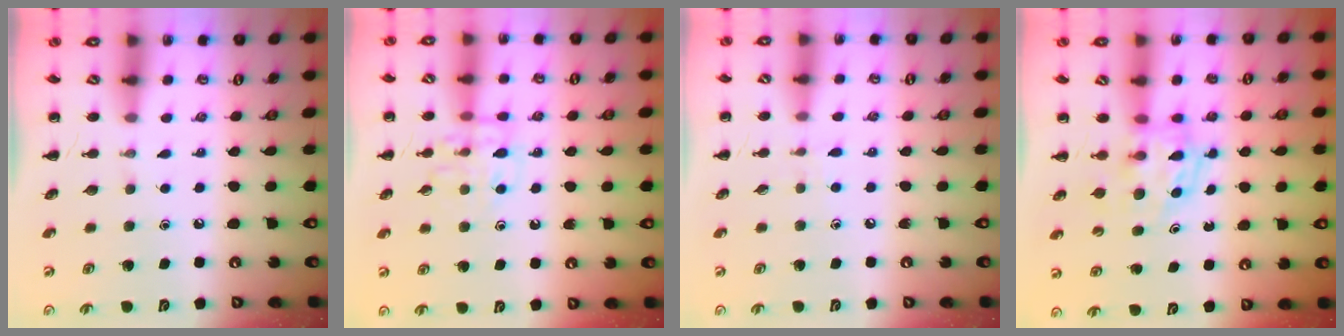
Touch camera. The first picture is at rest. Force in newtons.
{"total": 9.7, "press": 9.7, "slide": 0.6}
{"total": 3.0, "press": 2.7, "slide": 1.2}
{"total": 5.0, "press": 4.7, "slide": 1.8}